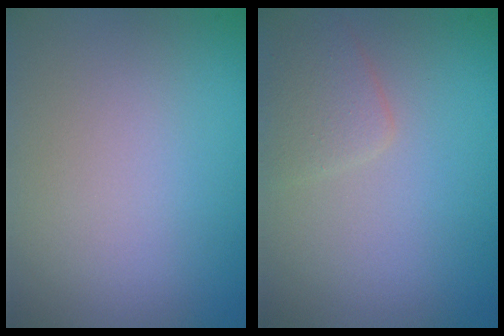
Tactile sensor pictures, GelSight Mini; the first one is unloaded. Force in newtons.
{"total": 1.9, "press": 1.9, "slide": 0.0}